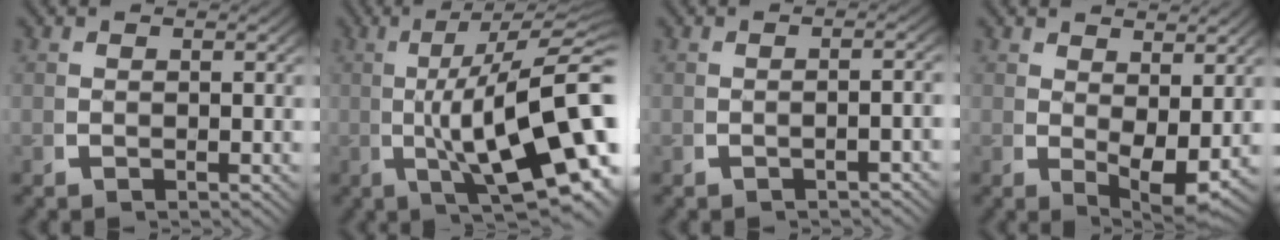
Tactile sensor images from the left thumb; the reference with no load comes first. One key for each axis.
{"total": 16.9, "fx": -0.5, "fy": 8.0, "fz": 14.9, "tx": -0.241, "ty": -0.035, "tz": 0.014}
{"total": 1.7, "fx": -1.1, "fy": 0.2, "fz": 1.2, "tx": -0.024, "ty": 0.007, "tz": -0.017}
{"total": 4.1, "fx": 0.8, "fy": 2.0, "fz": 3.4, "tx": -0.058, "ty": -0.021, "tz": 0.024}